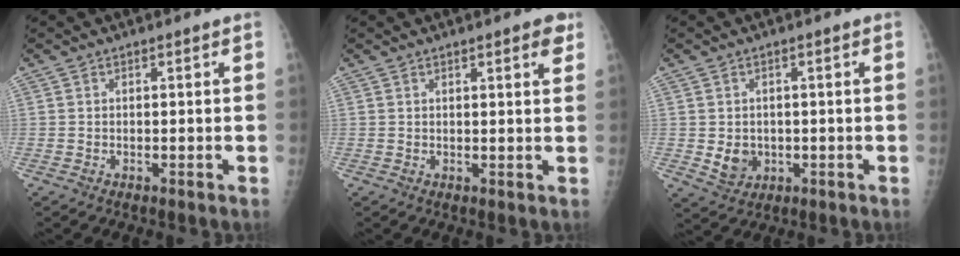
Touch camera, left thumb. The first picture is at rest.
{"total": 3.1, "force": [1.8, 0.7, 2.3], "torque": [-0.022, -0.007, 0.020]}
{"total": 4.3, "force": [-0.4, 3.7, 2.2], "torque": [-0.020, -0.001, 0.006]}